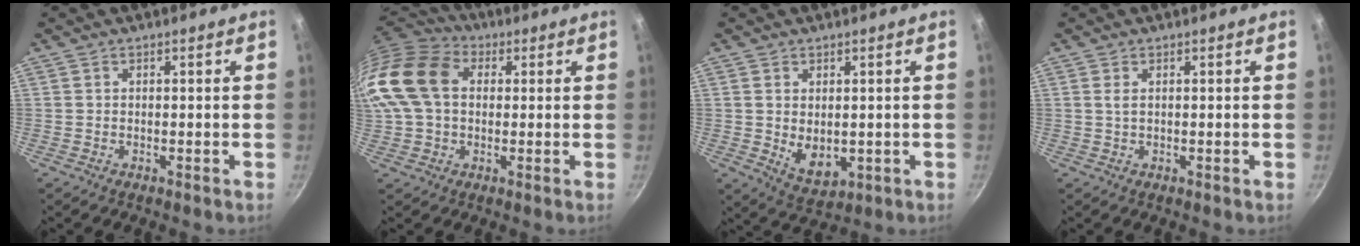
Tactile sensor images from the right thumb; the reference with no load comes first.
{"total": 16.8, "force": [2.4, 12.1, 11.4], "torque": [-0.214, 0.030, 0.028]}
{"total": 6.3, "force": [0.2, 4.1, 4.8], "torque": [-0.071, -0.019, 0.017]}
{"total": 1.2, "force": [0.3, 0.3, 1.1], "torque": [-0.021, -0.001, 0.005]}